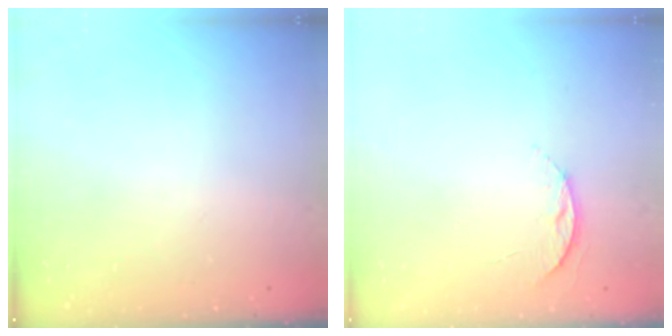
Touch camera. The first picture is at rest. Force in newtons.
{"total": 5.8, "press": 5.8, "slide": 0.6}